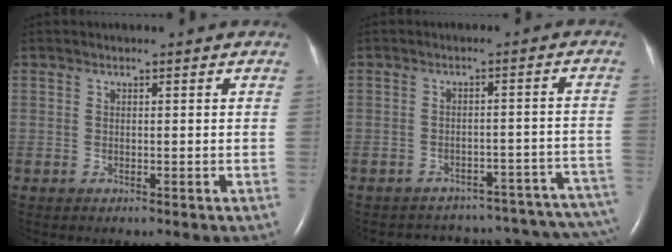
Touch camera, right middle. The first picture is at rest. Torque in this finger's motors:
{"motor_torque": [1.07, -1.07, 0.12, 0.02]}